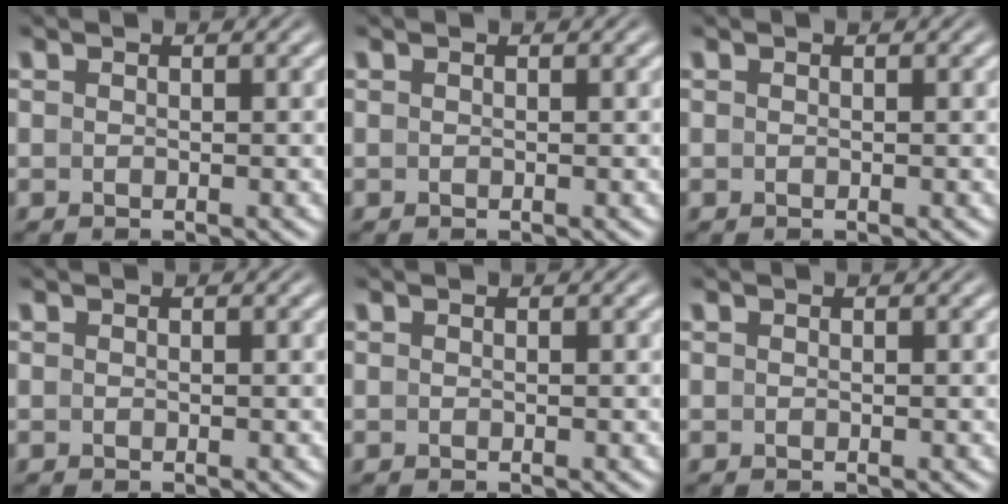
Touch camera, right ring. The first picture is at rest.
{"total": 0.0}
{"total": 0.0}
{"total": 0.0}
{"total": 0.0}
{"total": 0.0}